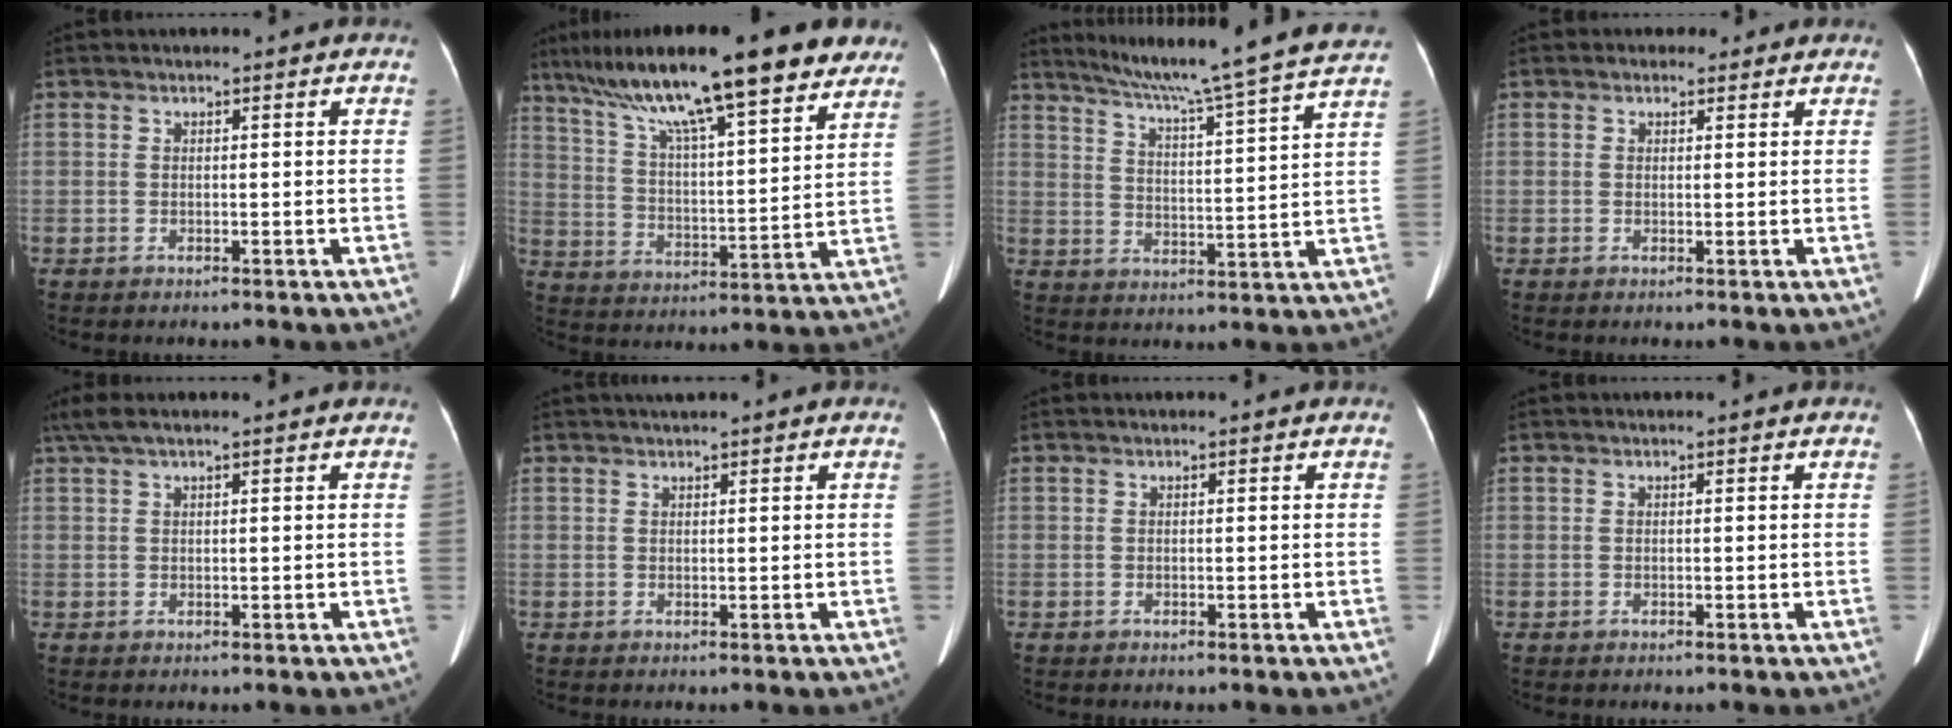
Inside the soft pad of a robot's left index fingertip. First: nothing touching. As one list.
[{"total": 23.5, "force": [17.0, 3.5, 15.8], "torque": [-0.268, 0.038, 0.258]}, {"total": 20.3, "force": [17.8, -2.2, 9.5], "torque": [-0.158, -0.033, 0.235]}, {"total": 1.6, "force": [0.8, 1.4, 0.0], "torque": [0.002, 0.006, 0.005]}, {"total": 4.5, "force": [3.5, 0.1, 2.8], "torque": [-0.052, 0.046, 0.065]}, {"total": 1.6, "force": [1.3, 0.0, 1.0], "torque": [-0.012, 0.019, 0.022]}, {"total": 0.0}, {"total": 0.0}]